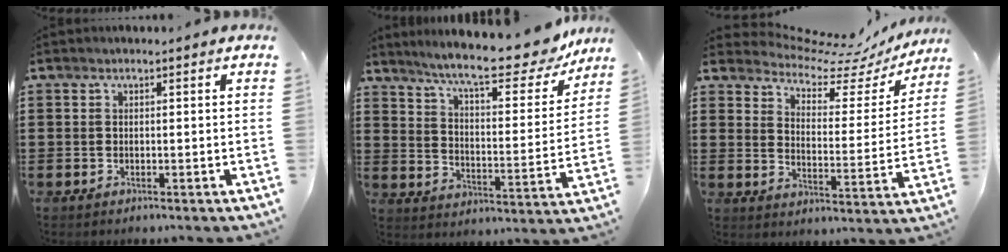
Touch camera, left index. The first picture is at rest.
{"total": 11.8, "force": [10.1, 0.8, 6.1], "torque": [-0.131, -0.062, 0.167]}
{"total": 6.7, "force": [6.1, 2.0, 2.0], "torque": [-0.058, -0.047, 0.100]}